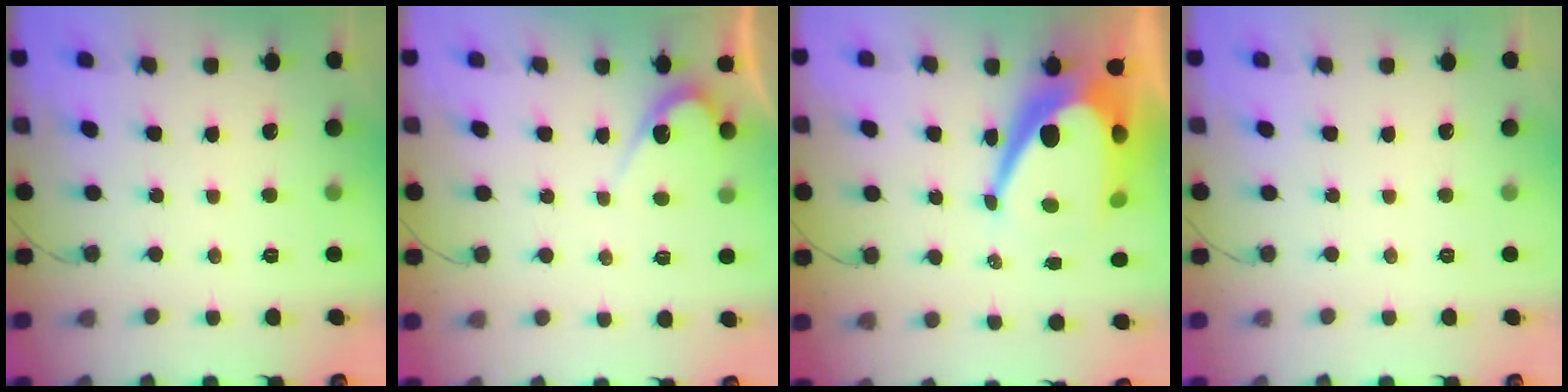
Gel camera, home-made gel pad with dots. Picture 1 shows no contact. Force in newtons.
{"total": 4.4, "press": 4.4, "slide": 0.3}
{"total": 16.5, "press": 16.4, "slide": 1.5}
{"total": 0.0}